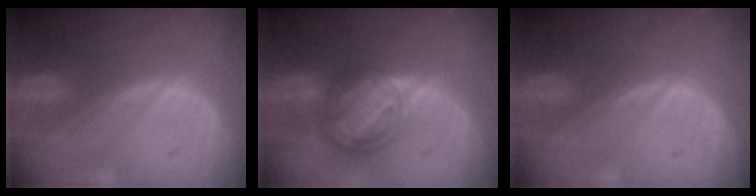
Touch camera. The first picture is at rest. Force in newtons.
{"total": 8.3, "press": 7.1, "slide": 4.3}
{"total": 0.0}